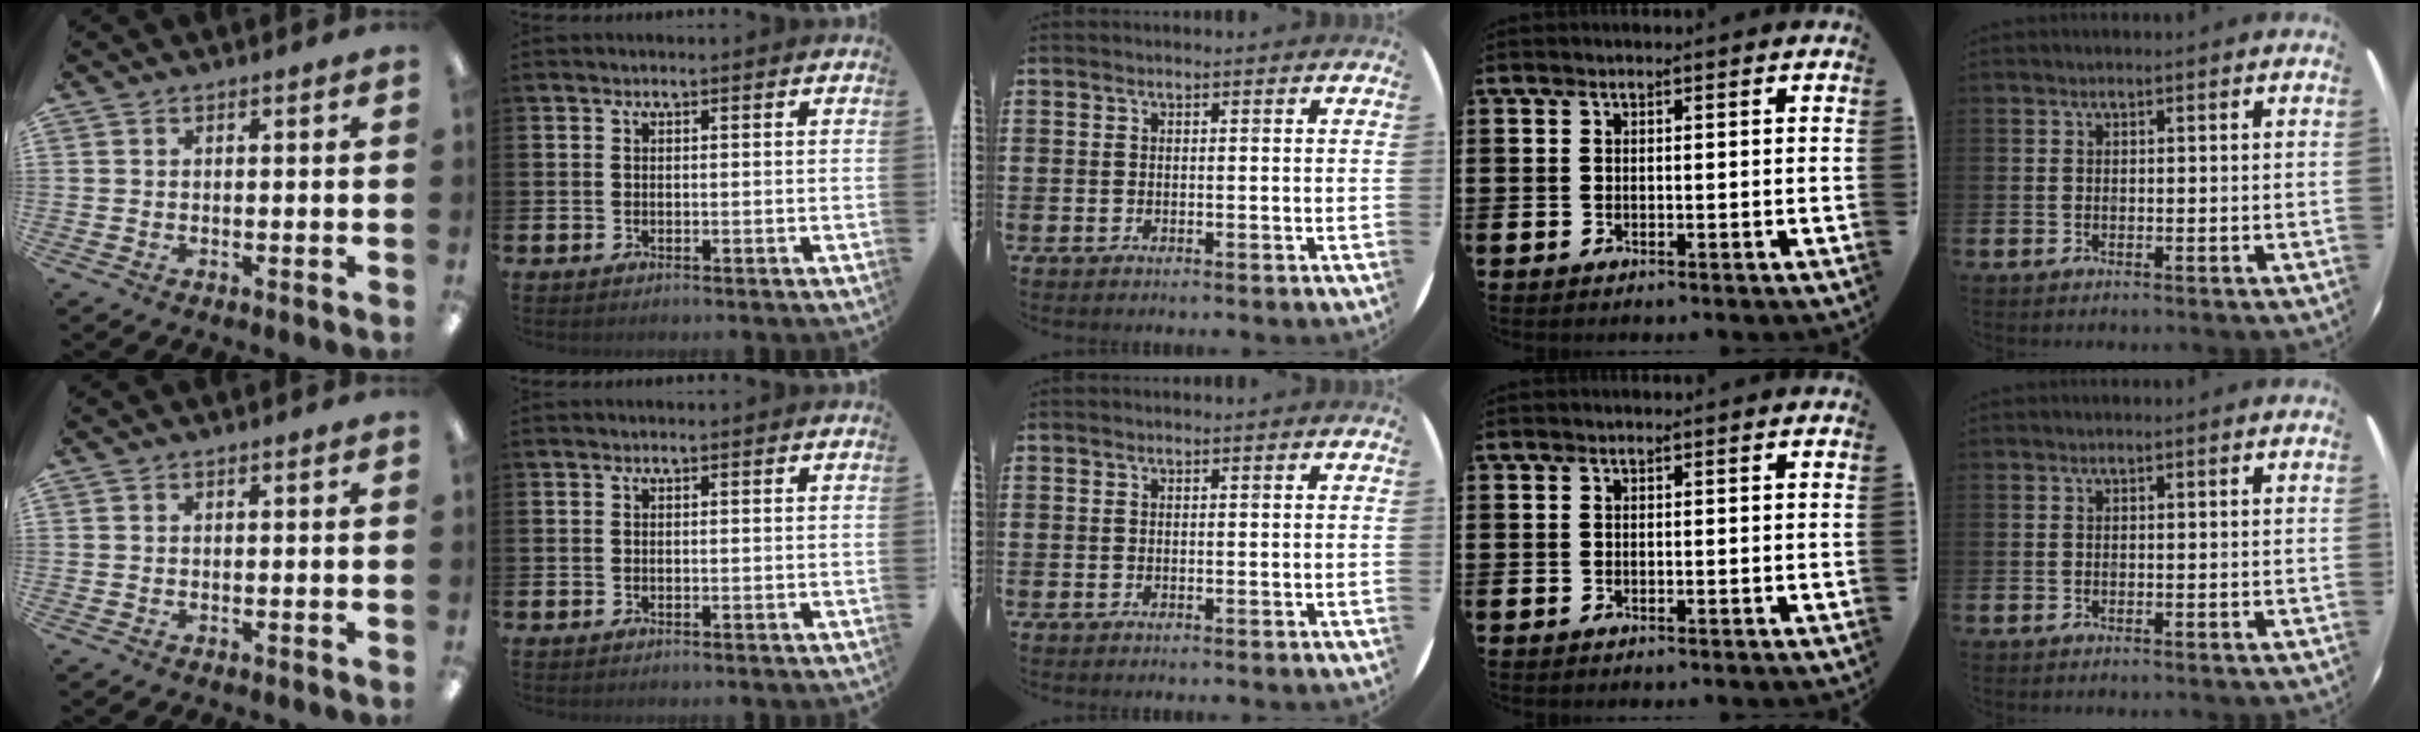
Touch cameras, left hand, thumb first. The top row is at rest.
{}